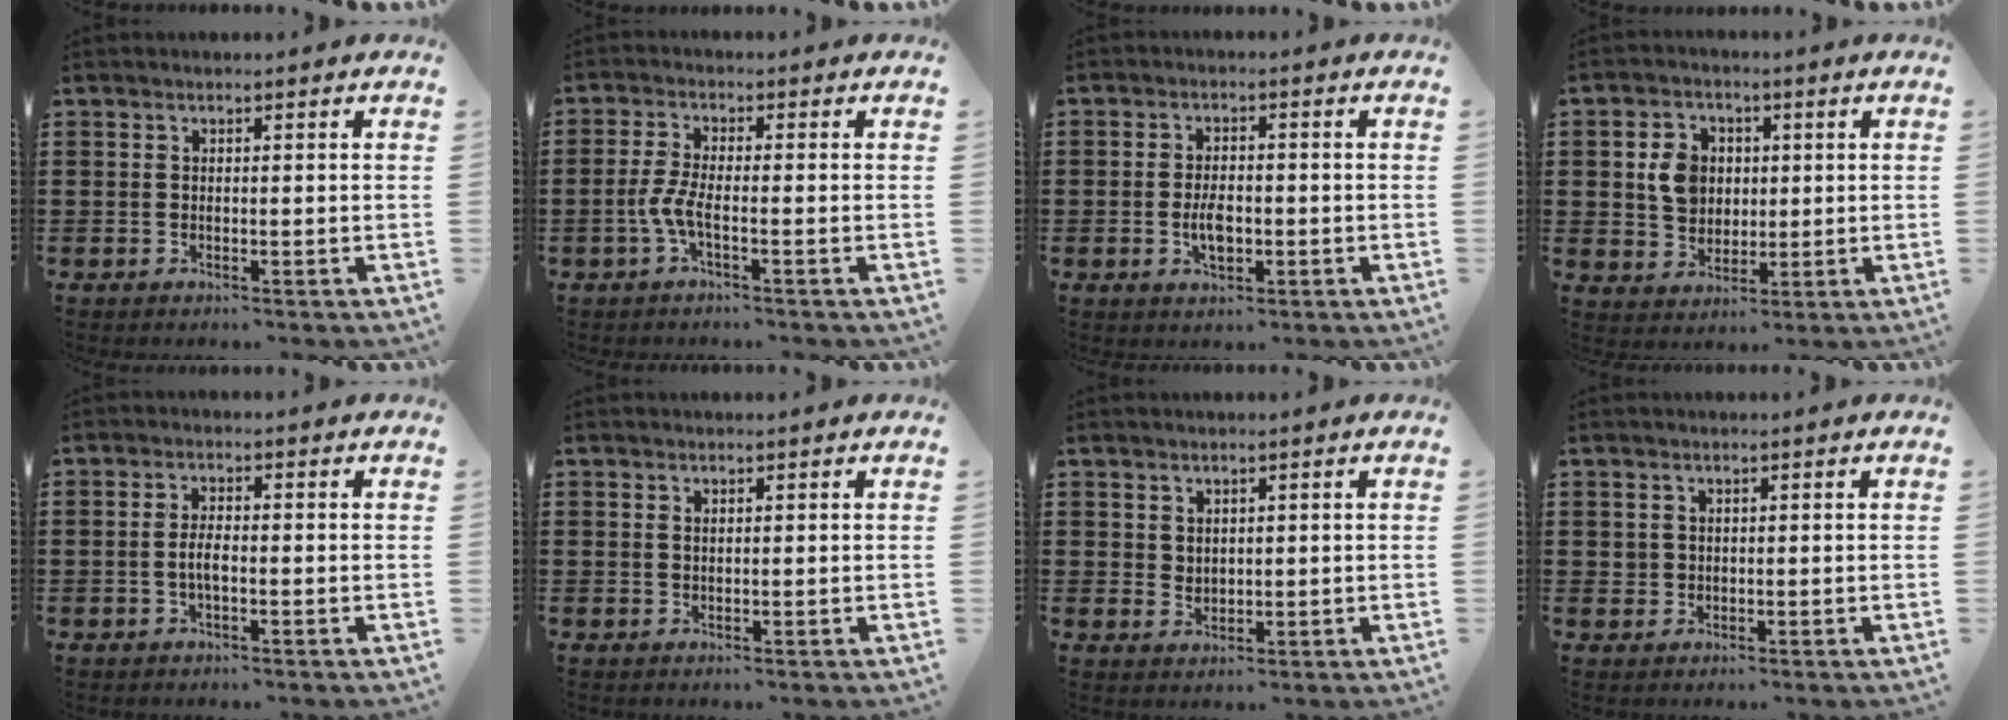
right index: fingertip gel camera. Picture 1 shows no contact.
{"total": 4.0, "force": [-1.6, 0.8, 3.6], "torque": [-0.090, -0.007, -0.037]}
{"total": 4.2, "force": [-1.0, 2.1, 3.6], "torque": [-0.069, 0.002, -0.018]}
{"total": 6.2, "force": [1.0, 5.3, 3.2], "torque": [-0.078, 0.013, 0.012]}
{"total": 2.5, "force": [-0.6, 0.8, 2.3], "torque": [-0.057, -0.001, -0.017]}
{"total": 0.6, "force": [0.3, 0.3, 0.4], "torque": [-0.009, 0.001, 0.005]}
{"total": 1.9, "force": [1.4, 1.3, 0.2], "torque": [-0.008, 0.007, 0.027]}
{"total": 1.2, "force": [0.3, 1.1, 0.2], "torque": [-0.006, 0.006, 0.005]}